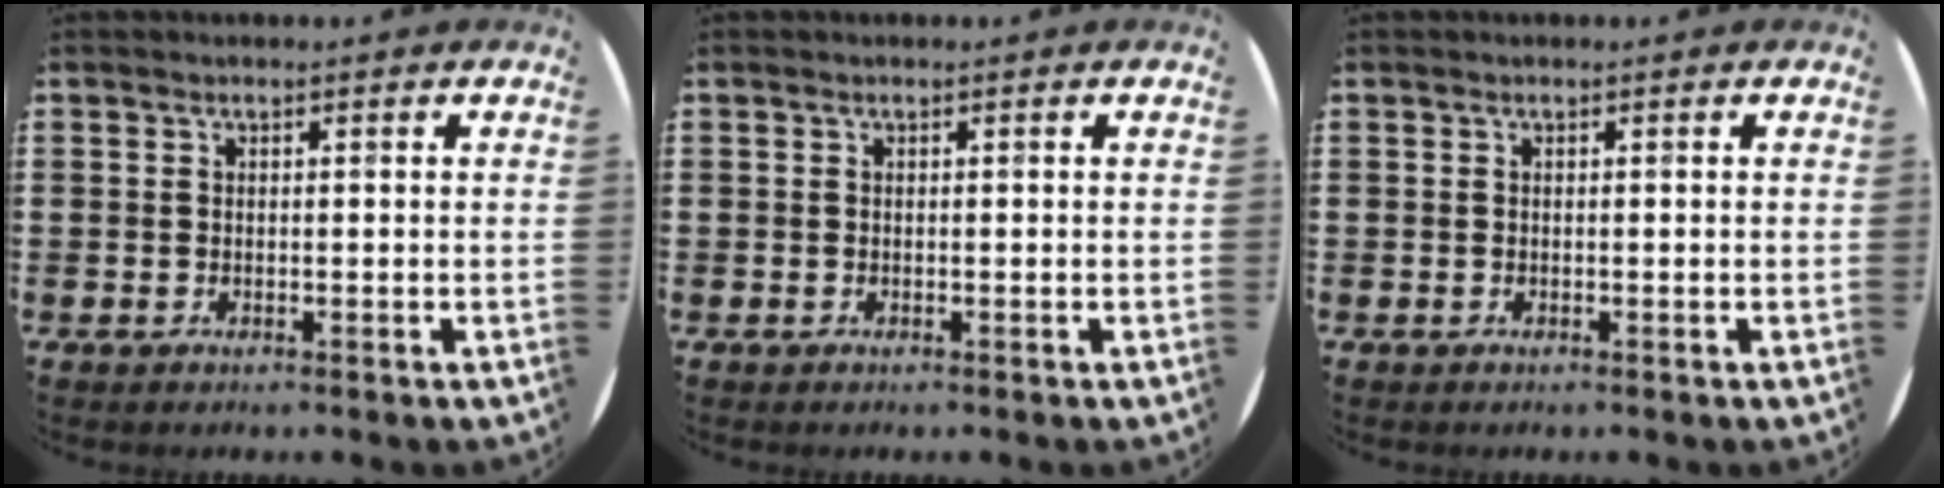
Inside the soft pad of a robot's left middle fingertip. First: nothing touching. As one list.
[{"total": 0.0}, {"total": 0.0}]